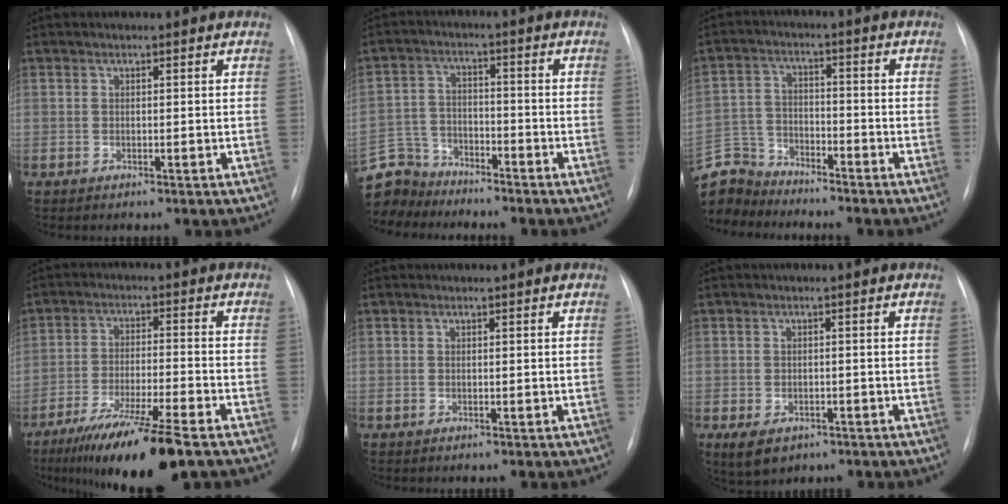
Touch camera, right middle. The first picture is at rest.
{"total": 9.2, "force": [-8.6, 3.2, -0.4], "torque": [-0.003, 0.014, -0.167]}
{"total": 10.3, "force": [-9.8, 3.1, 0.4], "torque": [-0.023, 0.015, -0.192]}
{"total": 13.4, "force": [-9.3, 0.2, 9.6], "torque": [-0.177, -0.044, -0.156]}
{"total": 0.0}
{"total": 4.3, "force": [-2.4, 2.7, 2.3], "torque": [-0.048, -0.008, -0.025]}